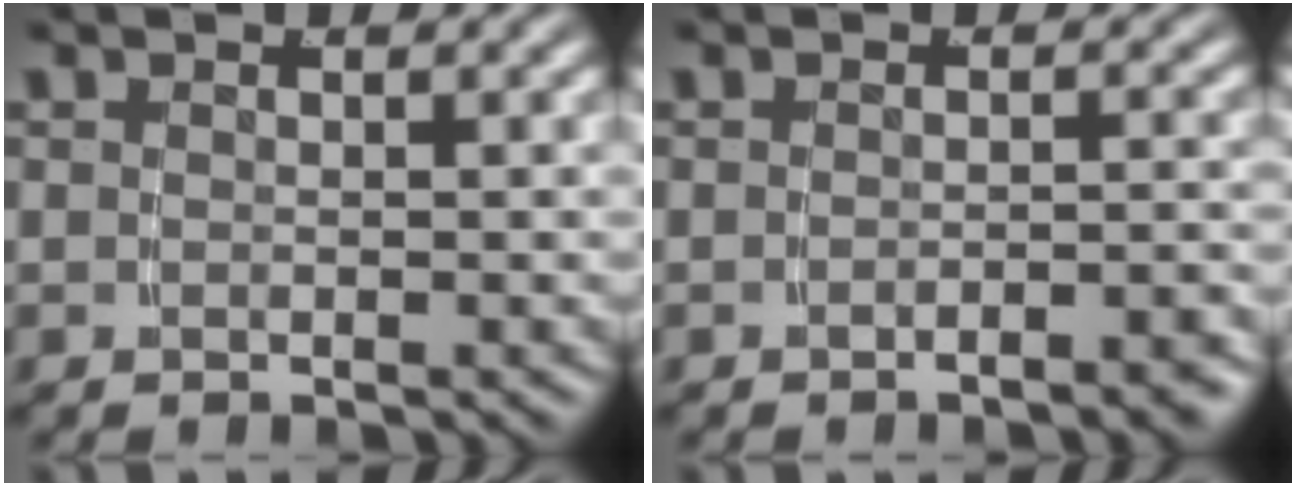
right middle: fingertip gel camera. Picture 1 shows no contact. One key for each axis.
{"total": 2.0, "fx": -1.9, "fy": -0.1, "fz": 0.7, "tx": -0.005, "ty": 0.007, "tz": -0.034}